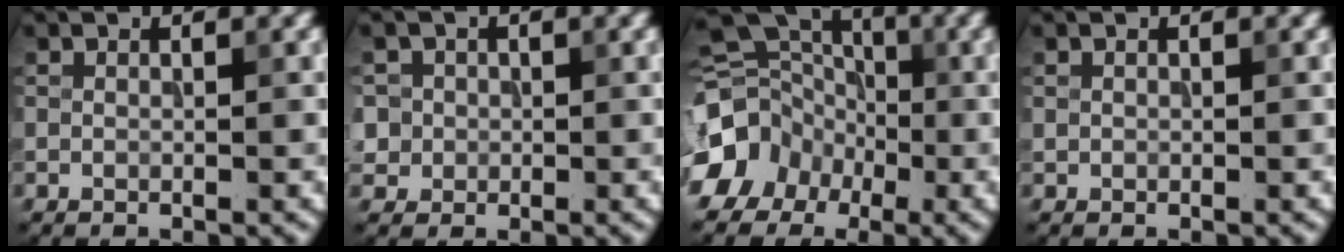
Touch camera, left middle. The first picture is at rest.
{"total": 2.6, "force": [0.1, 2.5, 0.3], "torque": [0.008, 0.016, -0.004]}
{"total": 13.0, "force": [-5.1, 11.2, 4.4], "torque": [-0.094, -0.015, -0.106]}
{"total": 0.0}